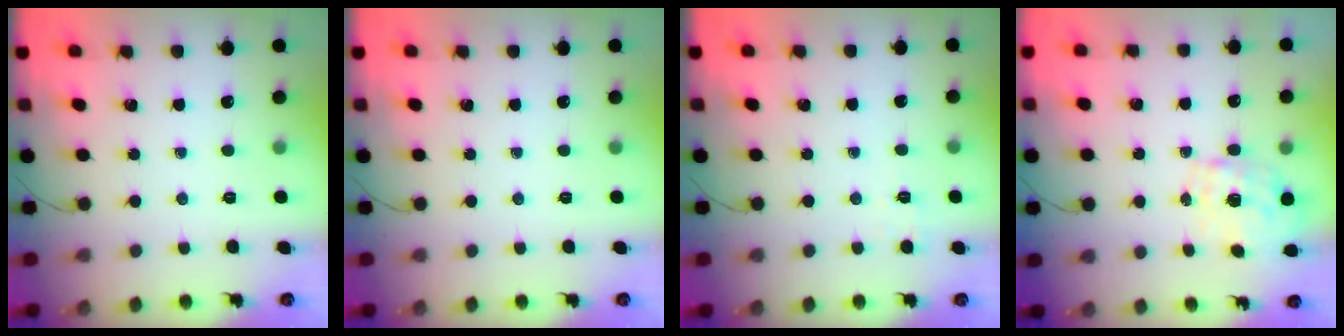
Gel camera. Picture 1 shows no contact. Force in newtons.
{"total": 0.0}
{"total": 2.0, "press": 1.0, "slide": 1.7}
{"total": 1.6, "press": 1.4, "slide": 0.8}